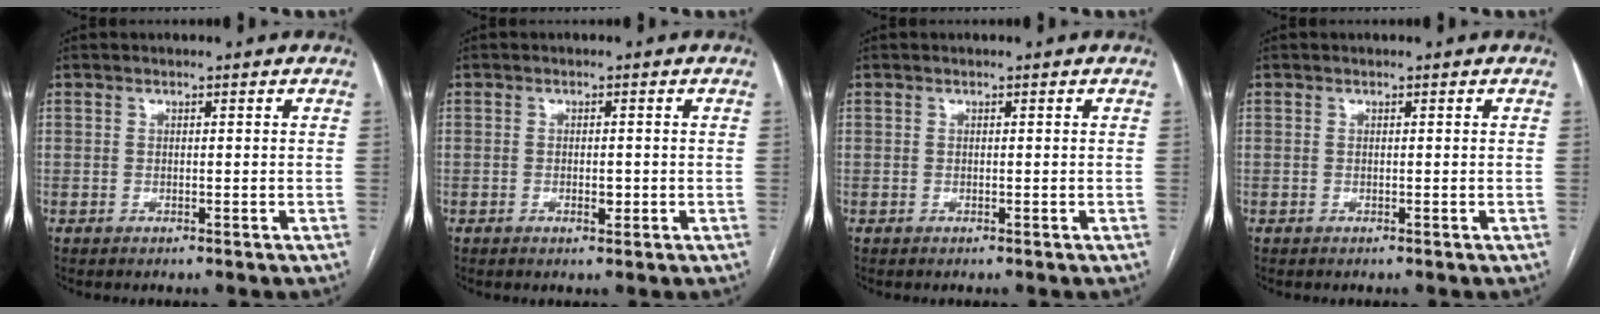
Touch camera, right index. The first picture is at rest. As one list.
[{"total": 1.2, "force": [-0.3, 0.6, 1.0], "torque": [-0.016, 0.000, -0.003]}, {"total": 0.0}, {"total": 0.0}]